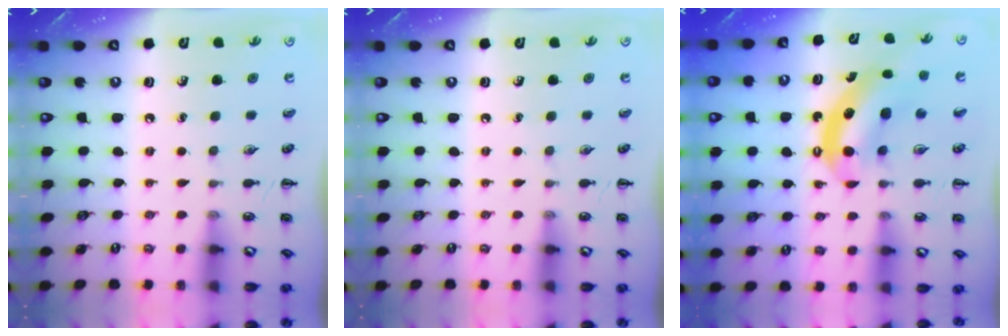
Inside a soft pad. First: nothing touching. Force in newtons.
{"total": 0.0}
{"total": 8.5, "press": 8.4, "slide": 1.5}